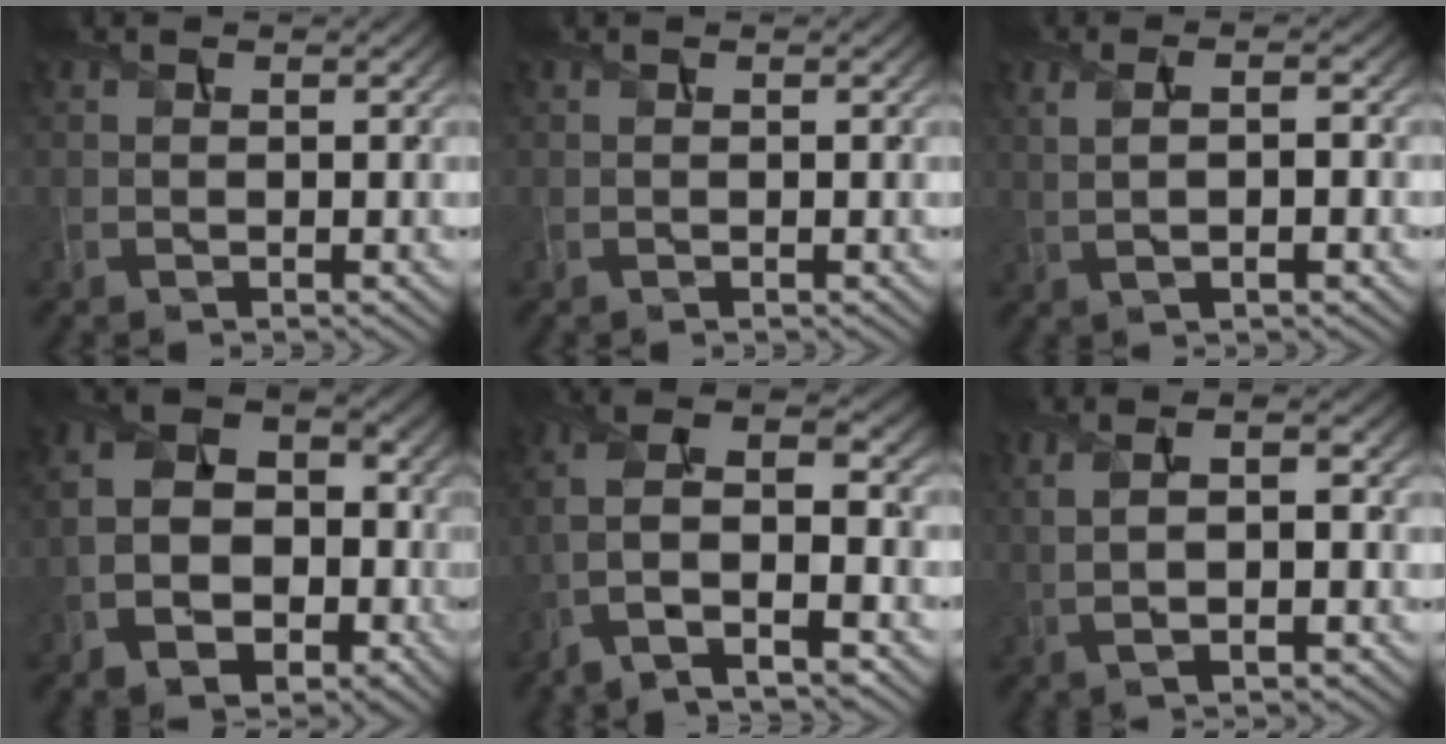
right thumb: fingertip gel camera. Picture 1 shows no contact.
{"total": 0.0}
{"total": 3.5, "force": [0.1, 0.8, 3.4], "torque": [-0.060, -0.004, 0.001]}
{"total": 10.9, "force": [-3.4, 7.8, 6.8], "torque": [-0.147, -0.024, -0.069]}
{"total": 11.3, "force": [-4.1, 4.7, 9.4], "torque": [-0.215, 0.007, -0.083]}
{"total": 6.0, "force": [0.3, 1.8, 5.7], "torque": [-0.121, 0.001, 0.005]}